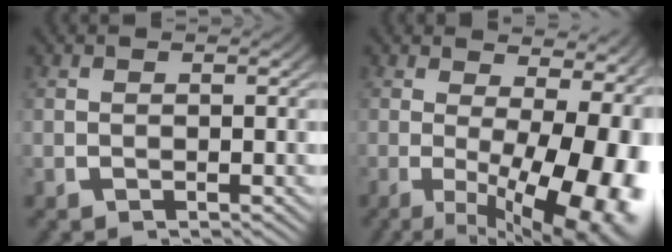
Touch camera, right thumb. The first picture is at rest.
{"total": 13.8, "force": [-2.7, 7.3, 11.4], "torque": [-0.165, -0.051, -0.018]}